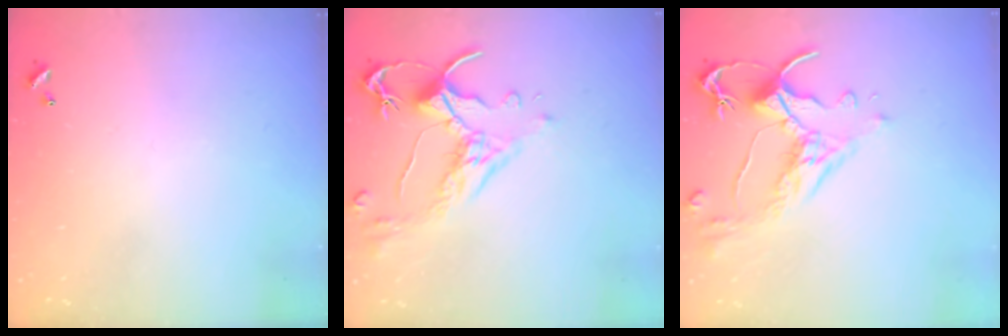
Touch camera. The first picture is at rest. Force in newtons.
{"total": 2.5, "press": 2.1, "slide": 1.3}
{"total": 2.6, "press": 2.2, "slide": 1.3}